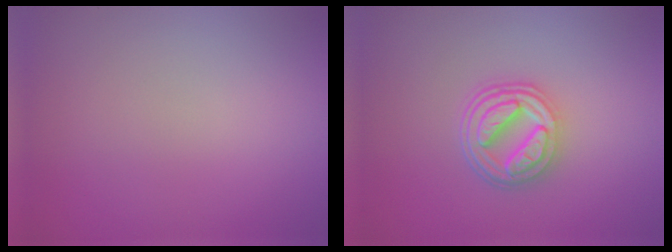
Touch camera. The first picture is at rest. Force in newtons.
{"total": 4.8, "press": 3.8, "slide": 3.1}